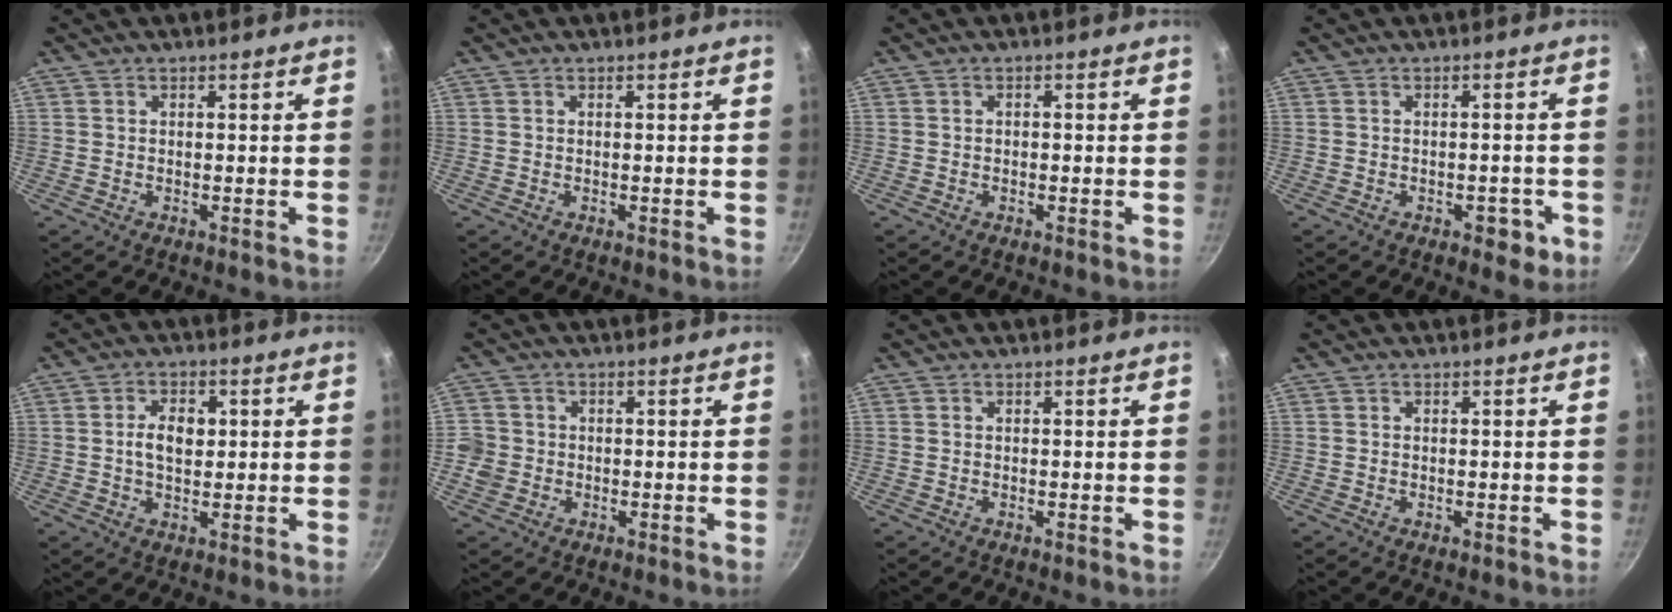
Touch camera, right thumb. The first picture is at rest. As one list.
[{"total": 0.0}, {"total": 0.6, "force": [-0.2, 0.4, 0.3], "torque": [0.002, 0.003, -0.006]}, {"total": 3.7, "force": [-1.7, 2.0, 2.6], "torque": [-0.015, 0.011, -0.017]}, {"total": 5.6, "force": [0.7, 3.5, 4.3], "torque": [-0.063, 0.003, 0.009]}, {"total": 4.1, "force": [-0.8, 3.8, 1.1], "torque": [-0.007, 0.007, -0.019]}, {"total": 0.0}, {"total": 0.0}]